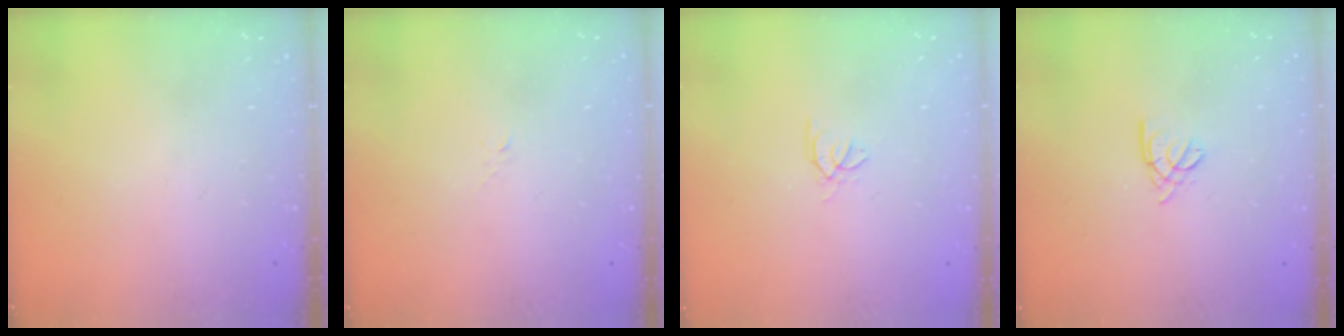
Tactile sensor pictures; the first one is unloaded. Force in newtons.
{"total": 3.4, "press": 3.4, "slide": 0.5}
{"total": 0.6, "press": 0.4, "slide": 0.3}
{"total": 2.6, "press": 2.5, "slide": 0.5}